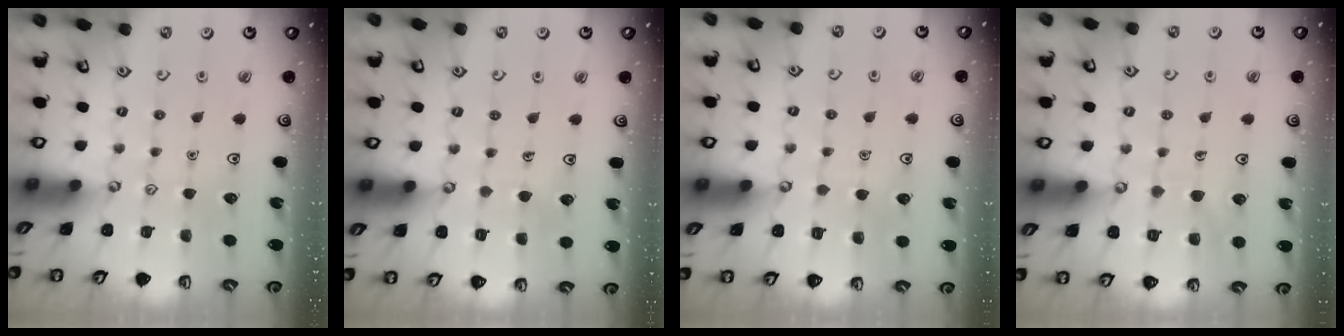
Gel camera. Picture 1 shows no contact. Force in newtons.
{"total": 3.4, "press": 3.4, "slide": 0.2}
{"total": 3.5, "press": 3.5, "slide": 0.2}
{"total": 7.0, "press": 7.0, "slide": 0.5}